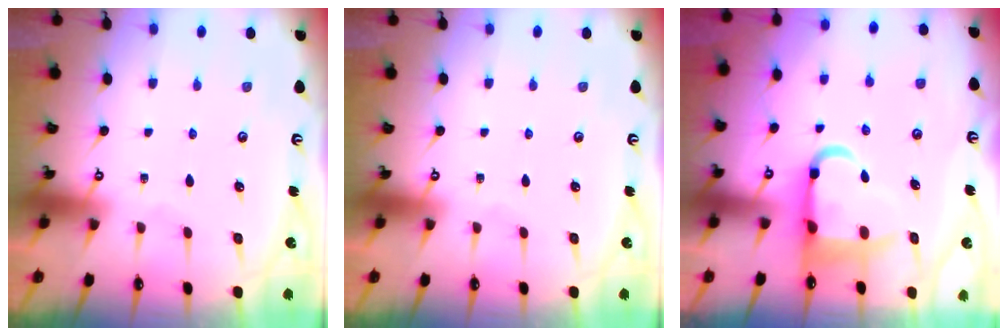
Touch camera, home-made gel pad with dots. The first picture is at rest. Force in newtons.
{"total": 0.0}
{"total": 10.7, "press": 10.6, "slide": 1.5}